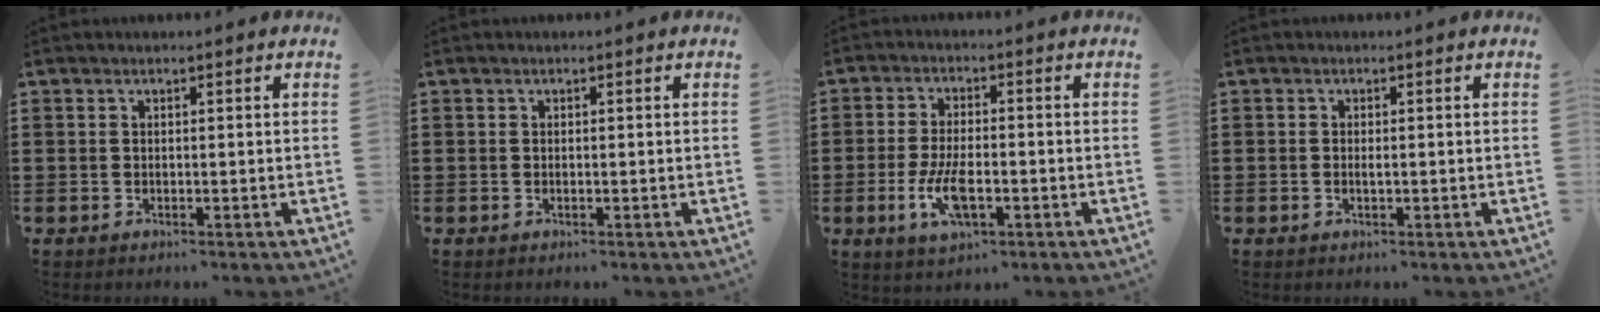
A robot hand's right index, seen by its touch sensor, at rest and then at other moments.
{"total": 0.0}
{"total": 6.7, "force": [-2.1, 2.8, 5.7], "torque": [-0.127, -0.006, -0.043]}
{"total": 0.8, "force": [-0.1, 0.4, 0.7], "torque": [-0.014, -0.001, -0.002]}